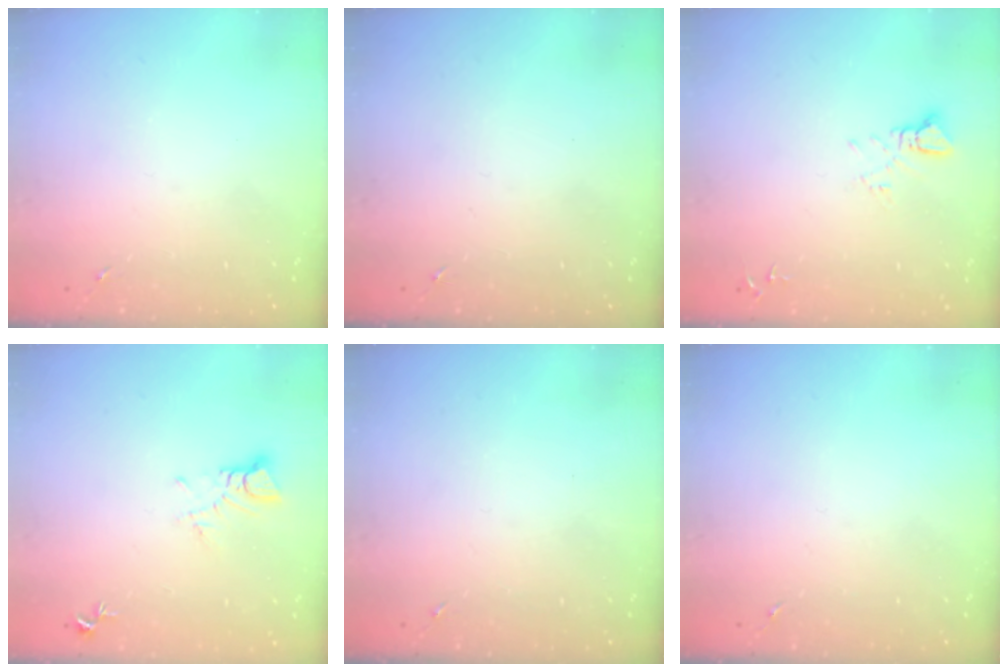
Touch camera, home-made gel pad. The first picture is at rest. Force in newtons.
{"total": 0.0}
{"total": 3.8, "press": 3.8, "slide": 0.3}
{"total": 3.6, "press": 3.6, "slide": 0.2}
{"total": 0.0}
{"total": 0.0}